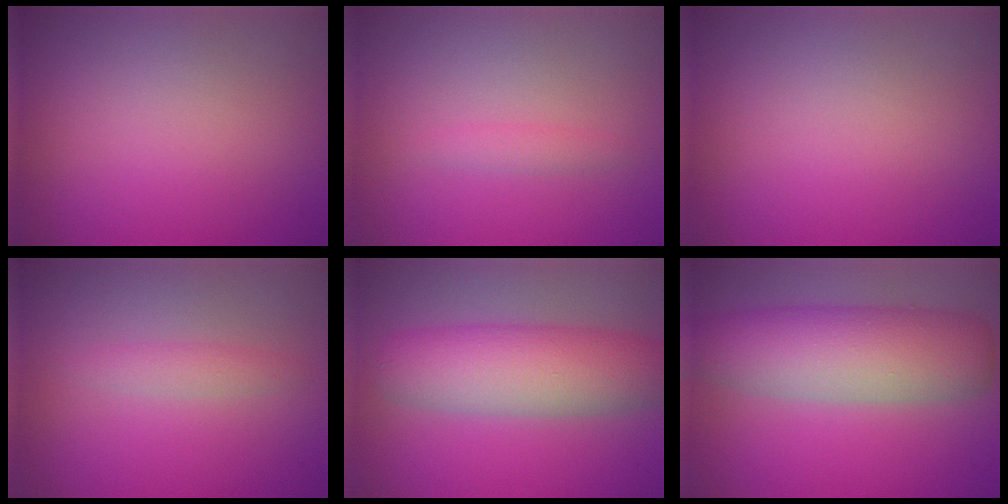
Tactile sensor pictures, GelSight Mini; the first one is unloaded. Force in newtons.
{"total": 1.0, "press": 1.0, "slide": 0.0}
{"total": 0.0}
{"total": 1.4, "press": 1.4, "slide": 0.0}
{"total": 6.9, "press": 6.9, "slide": 0.3}
{"total": 7.8, "press": 7.8, "slide": 0.1}